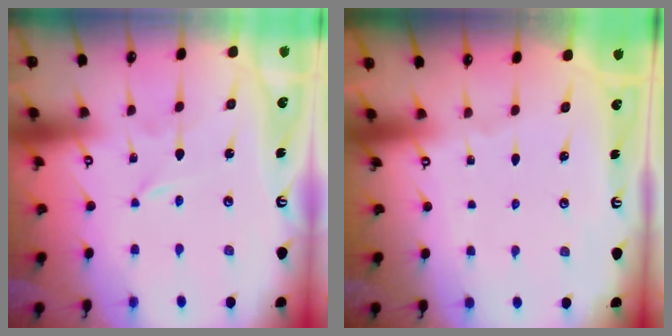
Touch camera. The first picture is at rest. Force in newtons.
{"total": 0.0}